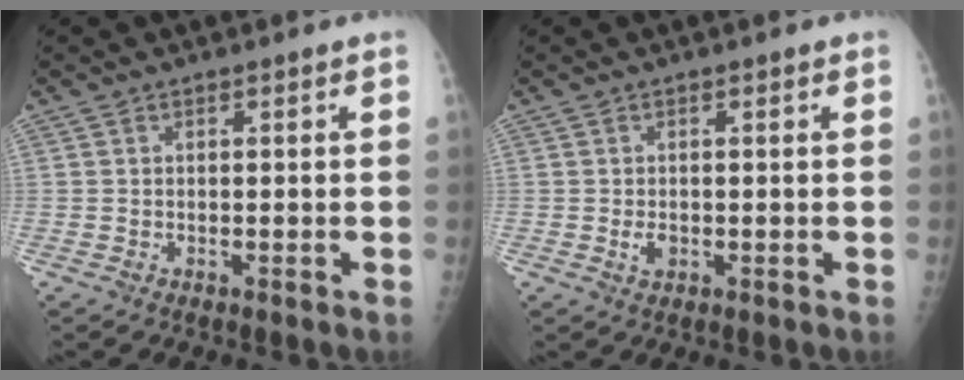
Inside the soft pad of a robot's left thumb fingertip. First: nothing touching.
{"total": 1.8, "force": [-0.3, 1.2, 1.3], "torque": [-0.020, -0.001, -0.002]}